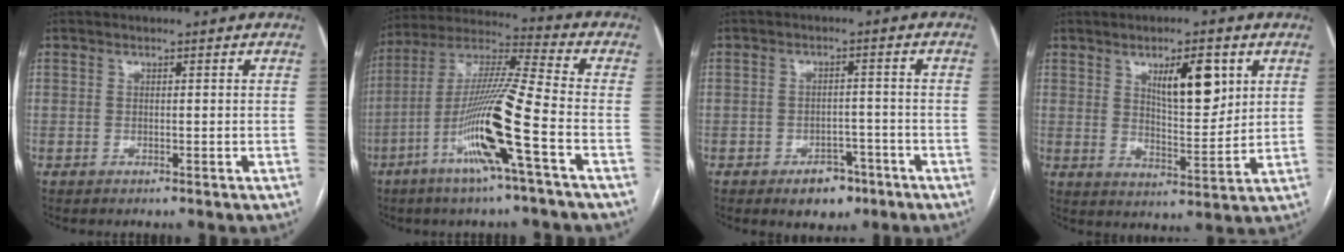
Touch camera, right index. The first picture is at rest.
{"total": 15.6, "force": [-6.0, -0.9, 14.3], "torque": [-0.286, -0.005, -0.116]}
{"total": 5.1, "force": [-3.1, 3.2, 2.4], "torque": [-0.027, 0.007, -0.037]}
{"total": 9.1, "force": [4.1, 2.8, 7.6], "torque": [-0.123, -0.003, 0.073]}